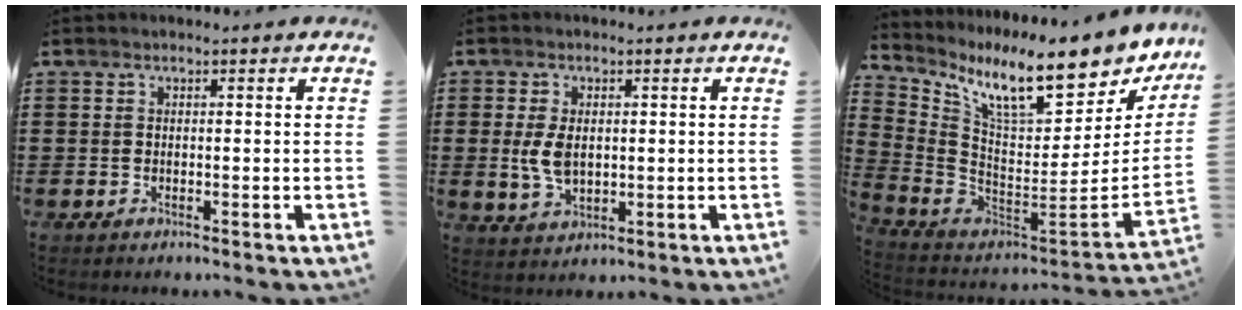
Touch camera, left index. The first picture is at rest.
{"total": 5.2, "force": [0.4, 3.1, 4.1], "torque": [-0.104, 0.000, 0.002]}
{"total": 12.5, "force": [8.9, 1.8, 8.7], "torque": [-0.175, -0.072, 0.144]}